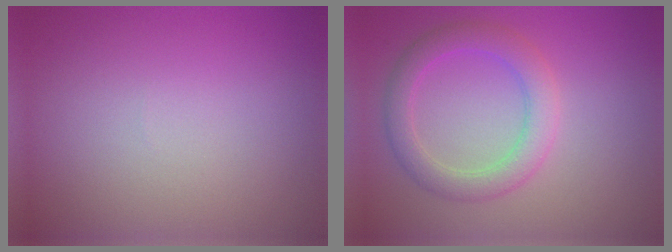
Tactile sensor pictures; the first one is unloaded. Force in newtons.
{"total": 3.6, "press": 3.6, "slide": 0.1}